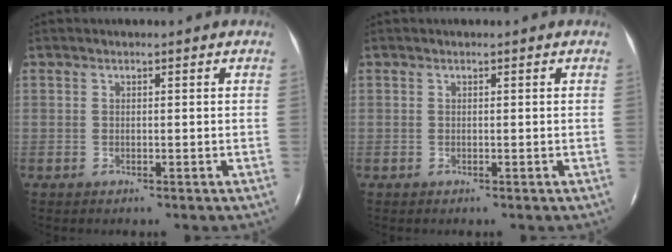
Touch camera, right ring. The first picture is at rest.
{"total": 0.0}